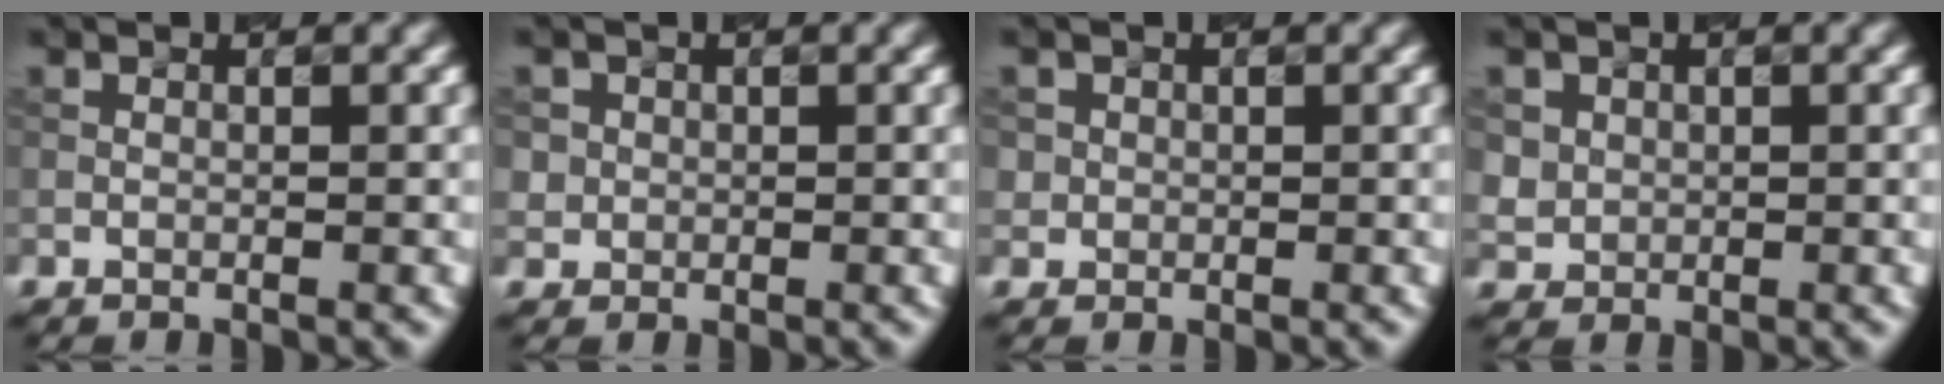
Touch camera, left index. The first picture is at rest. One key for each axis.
{"total": 1.5, "fx": 0.3, "fy": 1.4, "fz": -0.2, "tx": 0.005, "ty": 0.002, "tz": 0.007}
{"total": 1.2, "fx": 0.2, "fy": 1.1, "fz": -0.3, "tx": 0.013, "ty": 0.001, "tz": 0.000}
{"total": 1.7, "fx": 0.5, "fy": 1.7, "fz": -0.1, "tx": 0.004, "ty": -0.001, "tz": 0.019}